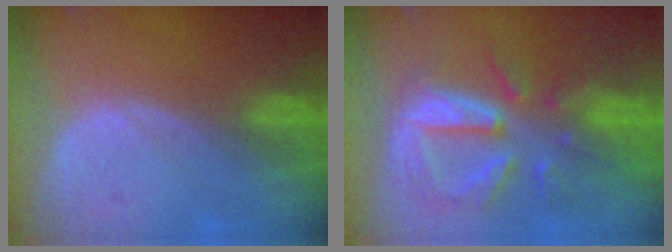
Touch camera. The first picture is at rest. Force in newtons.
{"total": 10.6, "press": 9.3, "slide": 5.0}